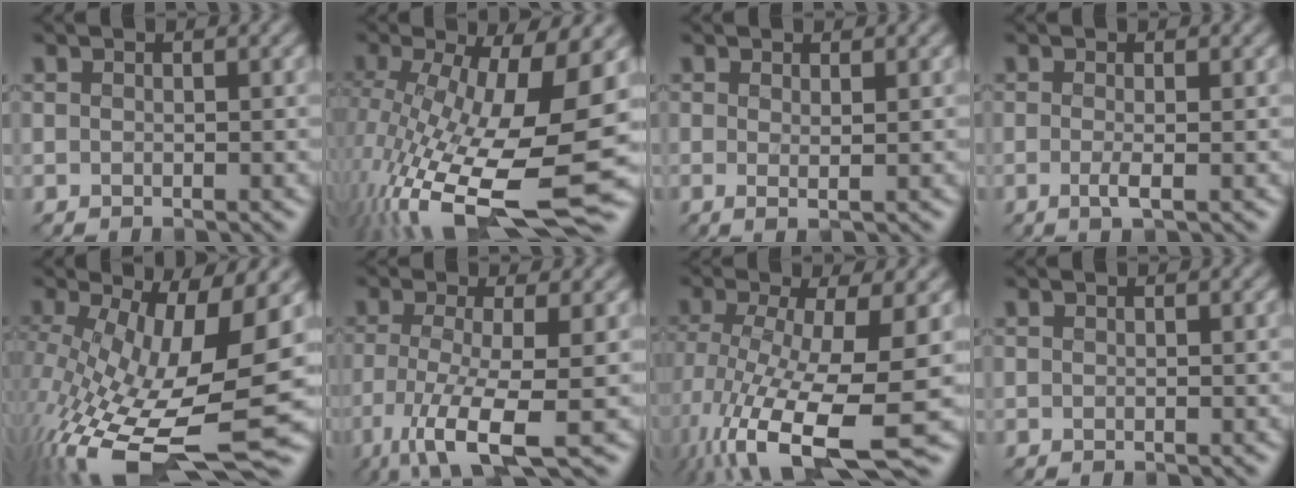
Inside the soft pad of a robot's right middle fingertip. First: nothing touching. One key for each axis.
{"total": 14.2, "fx": -3.4, "fy": 4.9, "fz": 13.0, "tx": -0.239, "ty": -0.024, "tz": -0.049}
{"total": 1.2, "fx": 0.2, "fy": 0.2, "fz": 1.1, "tx": -0.017, "ty": -0.004, "tz": 0.001}
{"total": 1.6, "fx": -0.3, "fy": 0.4, "fz": 1.5, "tx": -0.028, "ty": -0.006, "tz": -0.009}
{"total": 15.8, "fx": -4.2, "fy": 5.5, "fz": 14.3, "tx": -0.271, "ty": -0.028, "tz": -0.068}
{"total": 7.2, "fx": -2.9, "fy": 1.6, "fz": 6.4, "tx": -0.123, "ty": -0.012, "tz": -0.060}
{"total": 12.8, "fx": -4.3, "fy": 4.0, "fz": 11.4, "tx": -0.226, "ty": -0.029, "tz": -0.065}
{"total": 0.0}